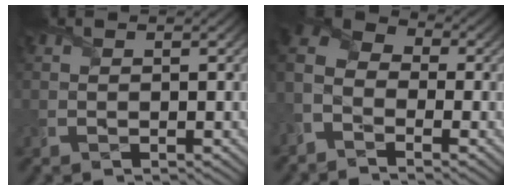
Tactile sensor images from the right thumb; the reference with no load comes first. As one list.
[{"total": 7.3, "force": [-3.5, 4.8, 4.3], "torque": [-0.107, -0.007, -0.083]}]